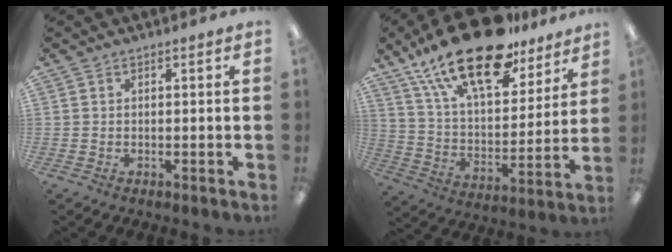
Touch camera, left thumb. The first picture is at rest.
{"total": 23.7, "force": [16.8, 9.1, 14.1], "torque": [-0.259, -0.100, 0.290]}